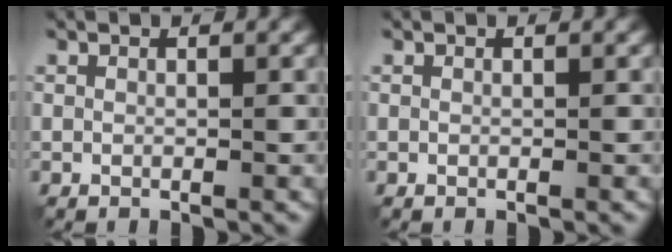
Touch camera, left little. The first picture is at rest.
{"total": 0.0}